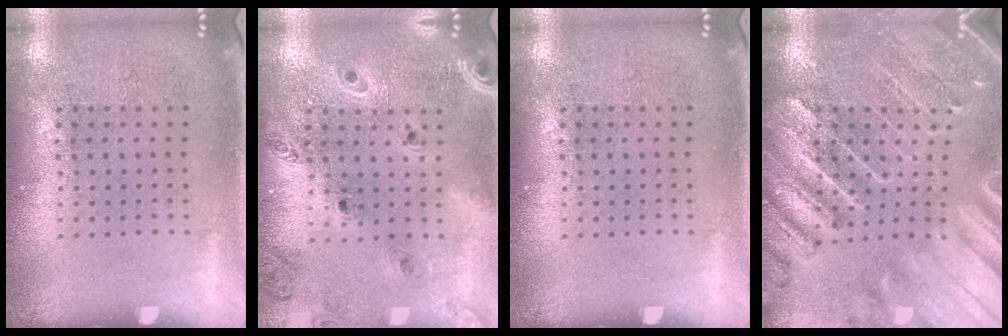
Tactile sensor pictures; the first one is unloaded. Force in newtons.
{"total": 0.9, "press": 0.9, "slide": 0.1}
{"total": 0.0}
{"total": 3.2, "press": 3.0, "slide": 1.1}